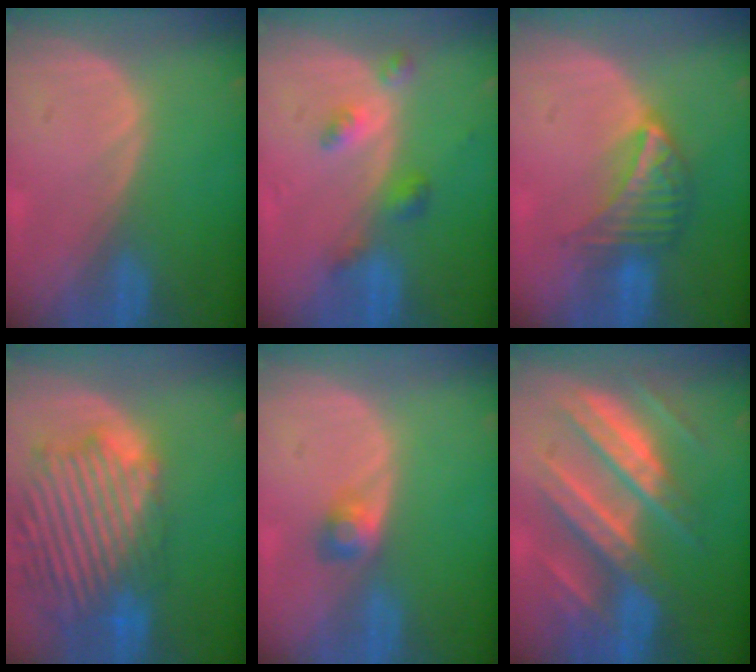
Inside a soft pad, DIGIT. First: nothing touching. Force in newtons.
{"total": 4.2, "press": 3.9, "slide": 1.6}
{"total": 7.1, "press": 6.2, "slide": 3.4}
{"total": 14.3, "press": 12.3, "slide": 7.4}
{"total": 2.4, "press": 2.3, "slide": 0.9}
{"total": 11.3, "press": 11.2, "slide": 1.1}